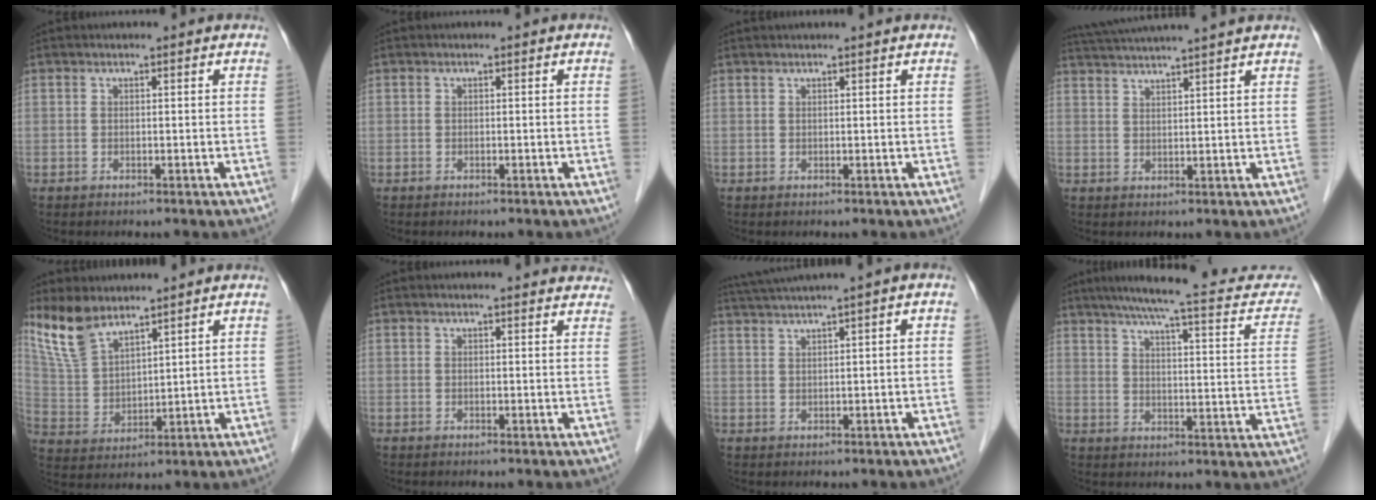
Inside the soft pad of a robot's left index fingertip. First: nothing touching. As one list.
[{"total": 0.0}, {"total": 2.9, "force": [2.5, -0.4, 1.3], "torque": [-0.011, 0.021, 0.037]}, {"total": 11.3, "force": [10.2, -1.1, 4.7], "torque": [-0.087, 0.025, 0.150]}, {"total": 8.4, "force": [7.1, 2.9, 3.6], "torque": [-0.089, 0.005, 0.160]}, {"total": 9.9, "force": [9.3, 1.9, 2.7], "torque": [-0.007, 0.003, 0.084]}, {"total": 4.9, "force": [3.4, -1.2, 3.3], "torque": [-0.069, 0.016, 0.070]}, {"total": 20.9, "force": [17.6, 3.7, 10.7], "torque": [-0.144, 0.000, 0.210]}]